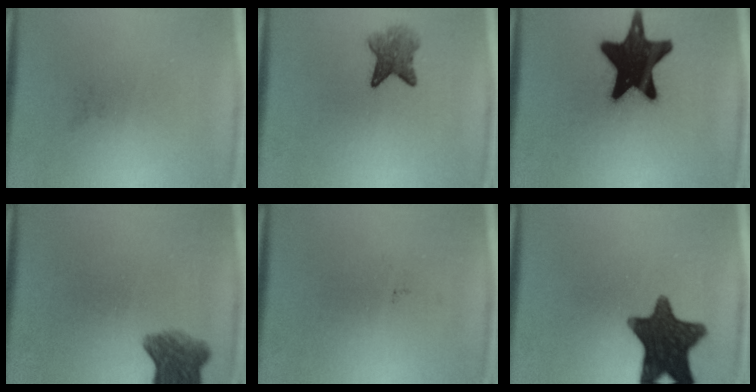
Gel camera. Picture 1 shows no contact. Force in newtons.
{"total": 4.3}
{"total": 20.1}
{"total": 6.2}
{"total": 0.0}
{"total": 14.1}